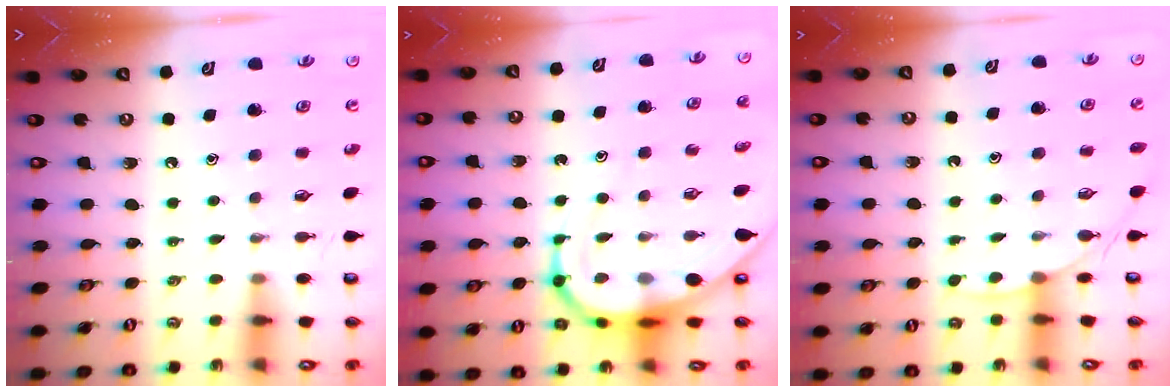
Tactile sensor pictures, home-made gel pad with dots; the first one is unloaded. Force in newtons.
{"total": 10.4, "press": 10.4, "slide": 1.0}
{"total": 2.9, "press": 2.9, "slide": 0.4}